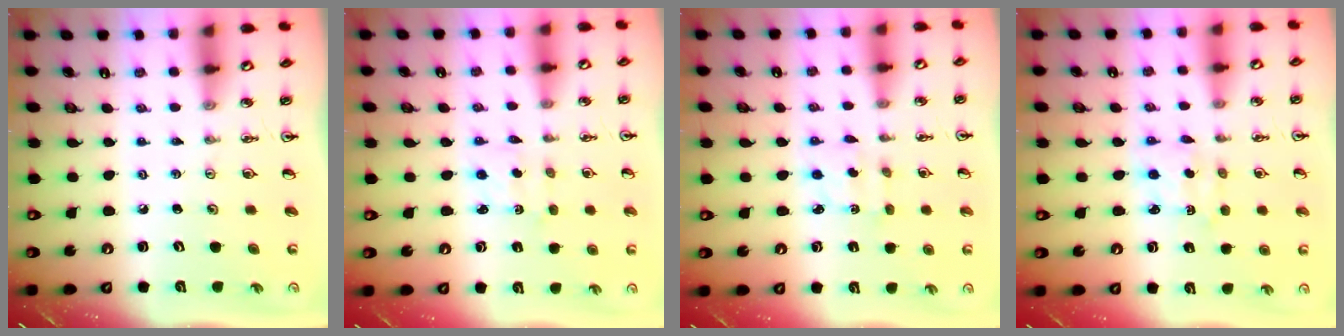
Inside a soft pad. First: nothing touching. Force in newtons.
{"total": 1.5, "press": 1.3, "slide": 0.7}
{"total": 2.2, "press": 2.2, "slide": 0.4}
{"total": 2.3, "press": 2.3, "slide": 0.2}